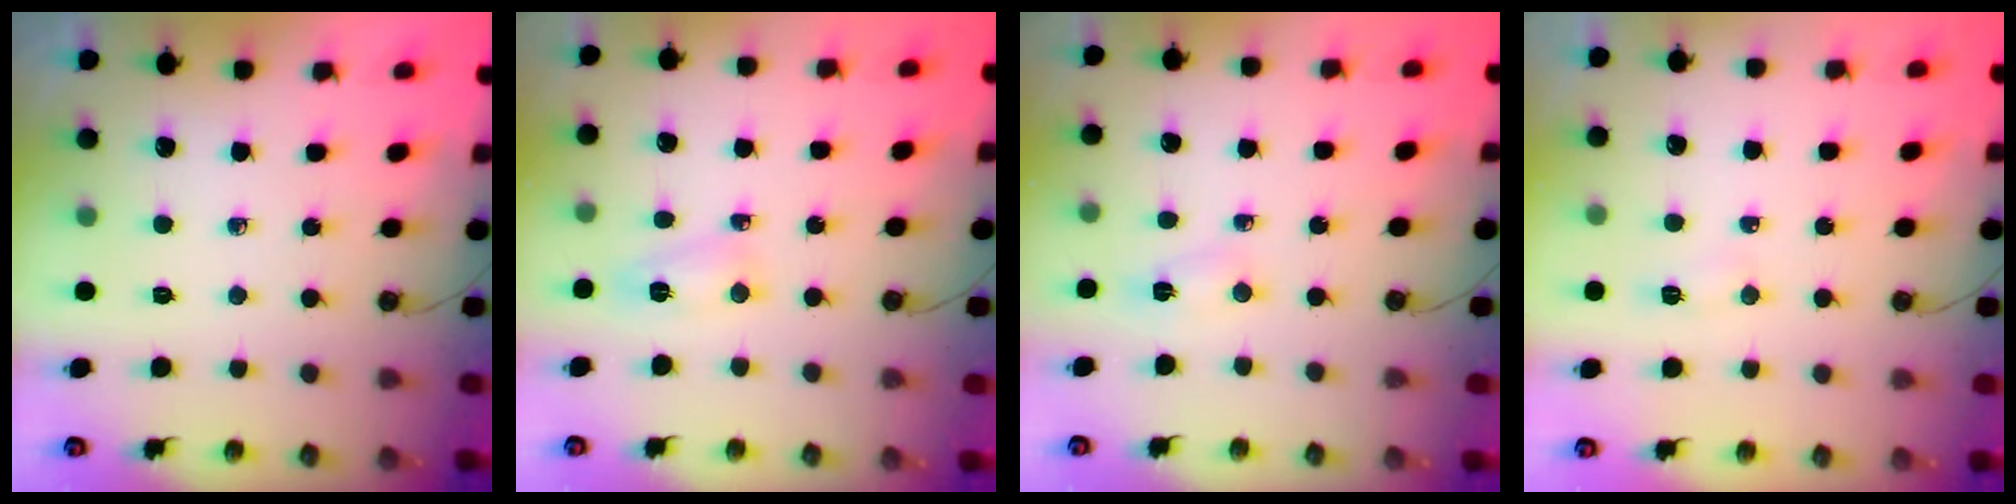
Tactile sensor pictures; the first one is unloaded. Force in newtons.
{"total": 3.5, "press": 3.4, "slide": 1.0}
{"total": 3.0, "press": 1.8, "slide": 2.4}
{"total": 5.2, "press": 5.1, "slide": 0.6}